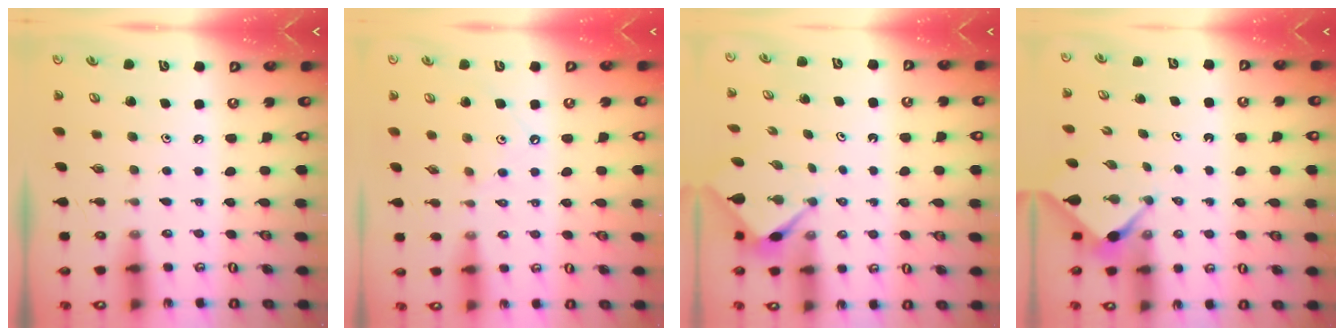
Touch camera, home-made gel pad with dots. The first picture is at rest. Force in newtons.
{"total": 2.1, "press": 2.1, "slide": 0.4}
{"total": 3.1, "press": 3.1, "slide": 0.3}
{"total": 3.1, "press": 3.1, "slide": 0.4}